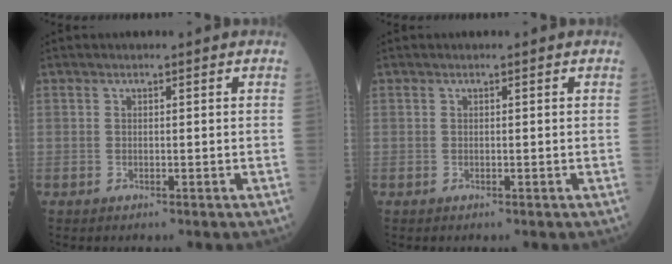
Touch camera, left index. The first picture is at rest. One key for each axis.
{"total": 0.0}